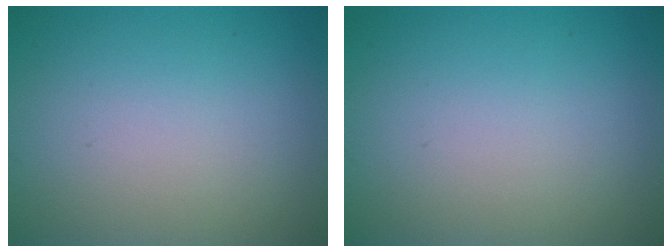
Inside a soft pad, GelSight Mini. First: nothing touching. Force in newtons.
{"total": 0.0}